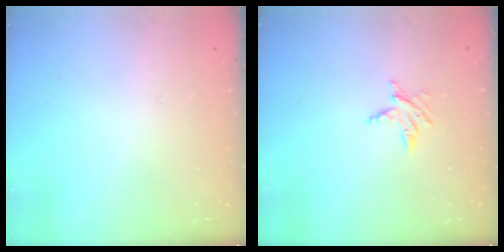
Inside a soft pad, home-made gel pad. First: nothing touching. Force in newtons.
{"total": 3.4, "press": 3.4, "slide": 0.4}